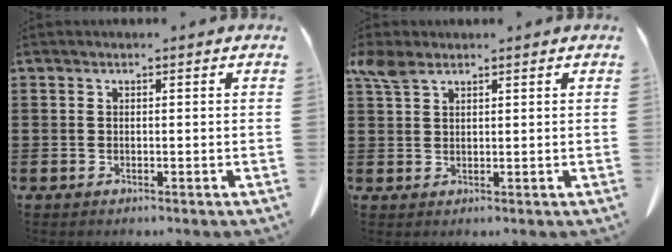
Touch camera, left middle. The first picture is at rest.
{"total": 3.6, "force": [2.4, 1.4, 2.3], "torque": [-0.053, 0.002, 0.045]}